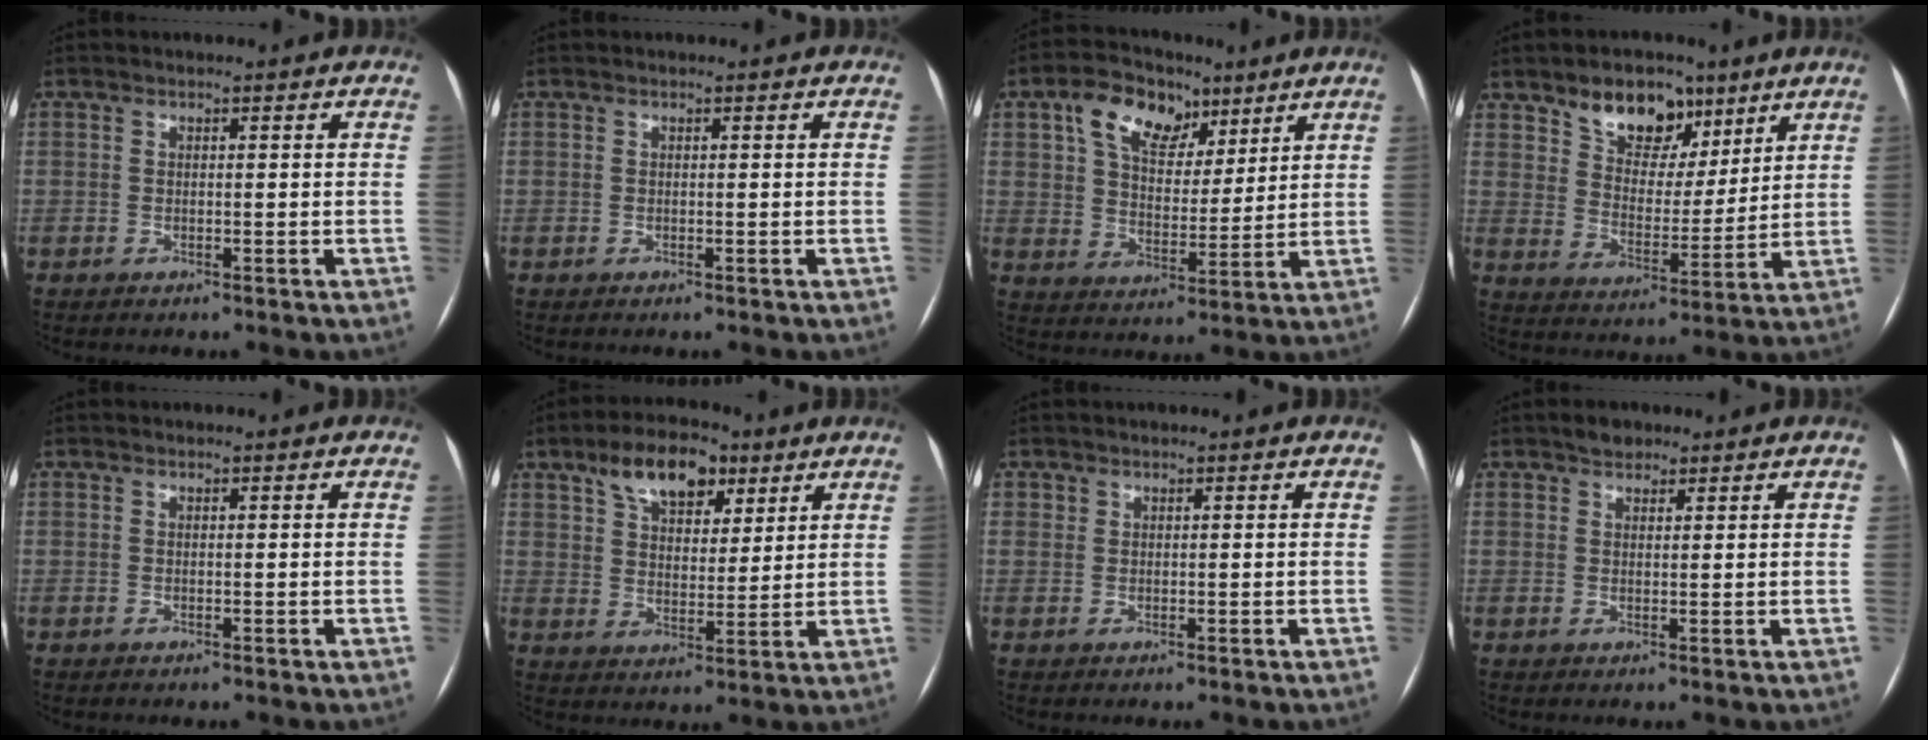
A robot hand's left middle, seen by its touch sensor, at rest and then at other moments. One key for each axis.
{"total": 0.0}
{"total": 11.1, "fx": 6.0, "fy": 6.8, "fz": 6.4, "tx": -0.116, "ty": 0.030, "tz": 0.108}
{"total": 10.1, "fx": 6.7, "fy": 6.0, "fz": 4.5, "tx": -0.072, "ty": 0.011, "tz": 0.117}
{"total": 0.0}
{"total": 10.3, "fx": 6.1, "fy": 5.3, "fz": 6.5, "tx": -0.112, "ty": 0.022, "tz": 0.106}
{"total": 0.6, "fx": 0.4, "fy": 0.4, "fz": 0.0, "tx": 0.005, "ty": 0.000, "tz": 0.005}
{"total": 2.4, "fx": 1.8, "fy": 1.4, "fz": 0.7, "tx": -0.012, "ty": 0.005, "tz": 0.027}